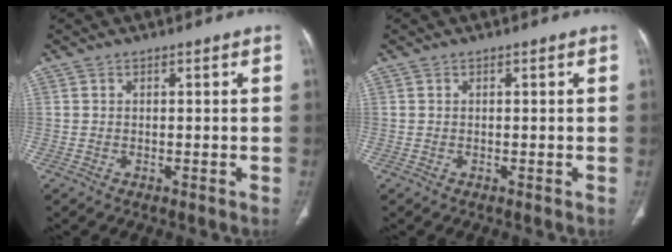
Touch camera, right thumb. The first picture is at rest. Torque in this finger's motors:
{"motor_torque": [-0.11, 0.11, -0.10, 0.07, 0.00]}